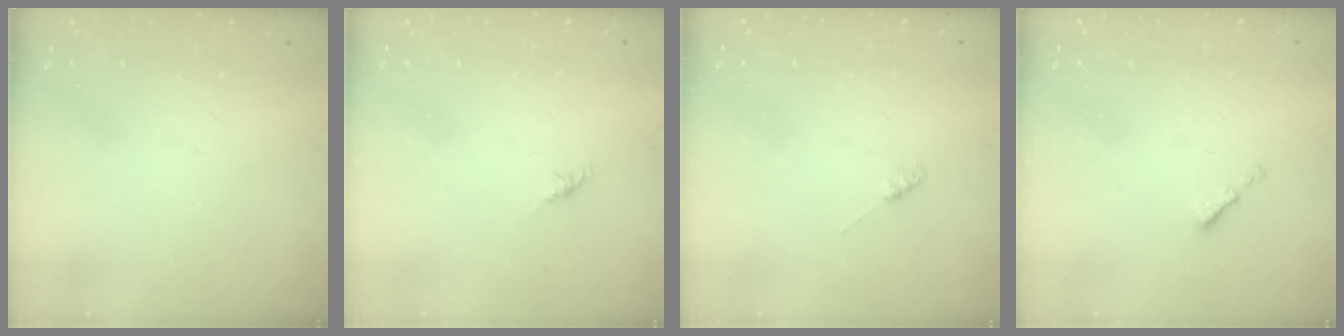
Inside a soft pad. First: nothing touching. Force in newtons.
{"total": 2.1, "press": 2.0, "slide": 0.7}
{"total": 2.3, "press": 2.3, "slide": 0.3}
{"total": 0.0}